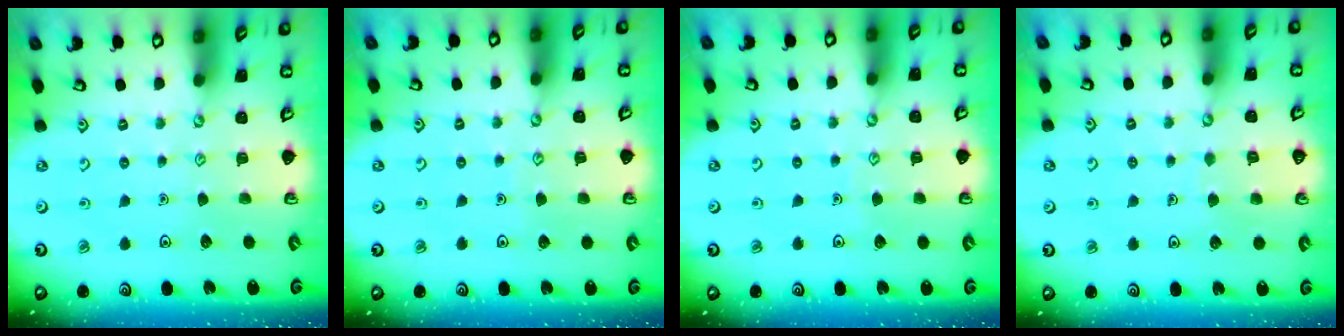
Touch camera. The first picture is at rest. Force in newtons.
{"total": 3.3, "press": 3.3, "slide": 0.2}
{"total": 3.1, "press": 3.1, "slide": 0.3}
{"total": 3.5, "press": 3.5, "slide": 0.1}